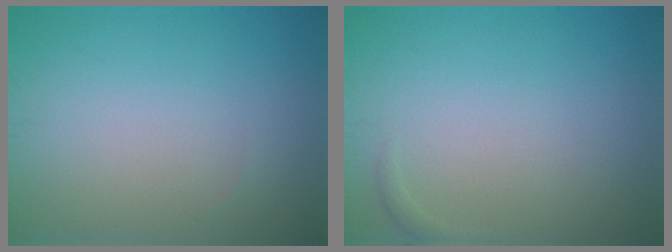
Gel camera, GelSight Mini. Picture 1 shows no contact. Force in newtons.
{"total": 0.5, "press": 0.5, "slide": 0.1}